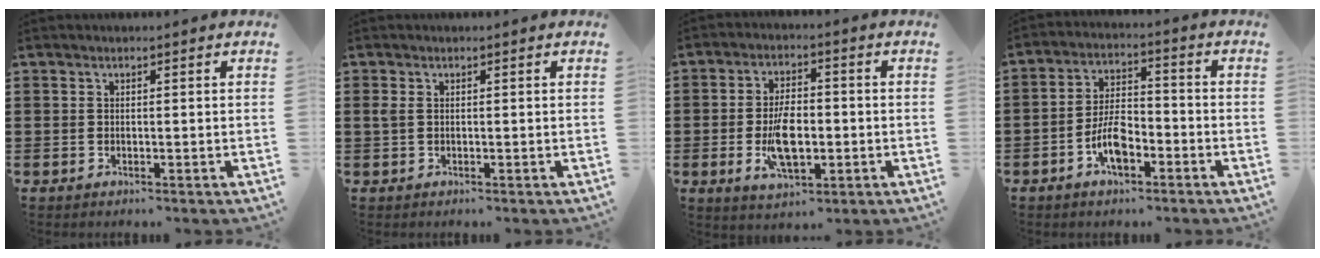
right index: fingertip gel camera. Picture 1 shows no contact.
{"total": 1.2, "force": [0.2, 0.7, 0.9], "torque": [-0.028, 0.003, 0.000]}
{"total": 7.9, "force": [-1.5, 3.9, 6.7], "torque": [-0.135, -0.003, -0.030]}
{"total": 6.8, "force": [-3.0, 3.1, 5.3], "torque": [-0.114, 0.005, -0.061]}